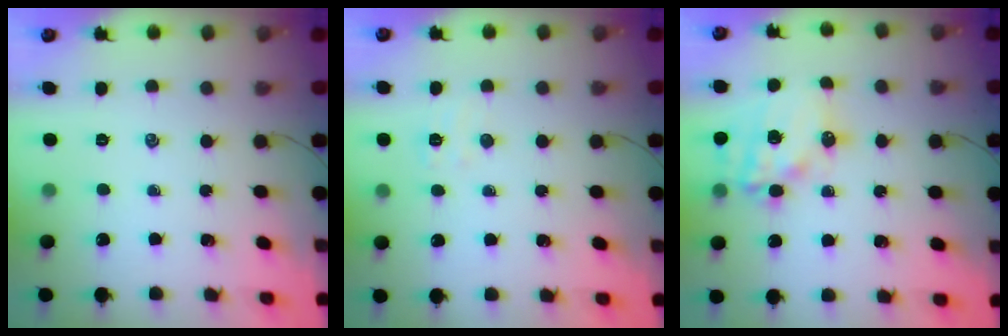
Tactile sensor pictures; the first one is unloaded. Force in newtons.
{"total": 3.6, "press": 3.4, "slide": 1.2}
{"total": 14.1, "press": 13.8, "slide": 3.3}